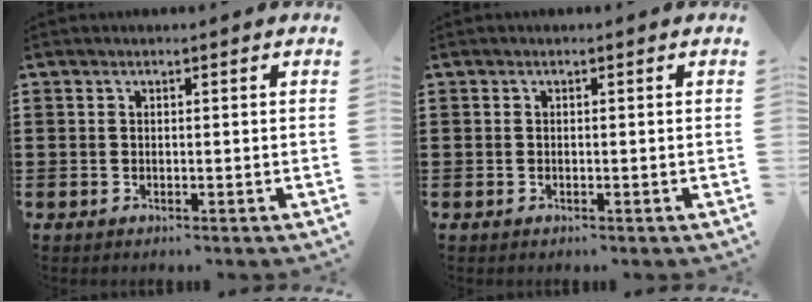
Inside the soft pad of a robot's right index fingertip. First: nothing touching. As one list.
[{"total": 0.0}]